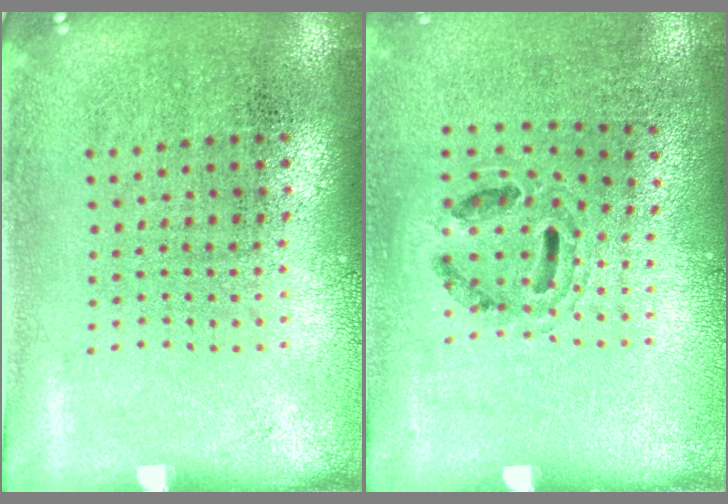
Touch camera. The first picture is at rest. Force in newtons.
{"total": 0.9, "press": 0.8, "slide": 0.2}